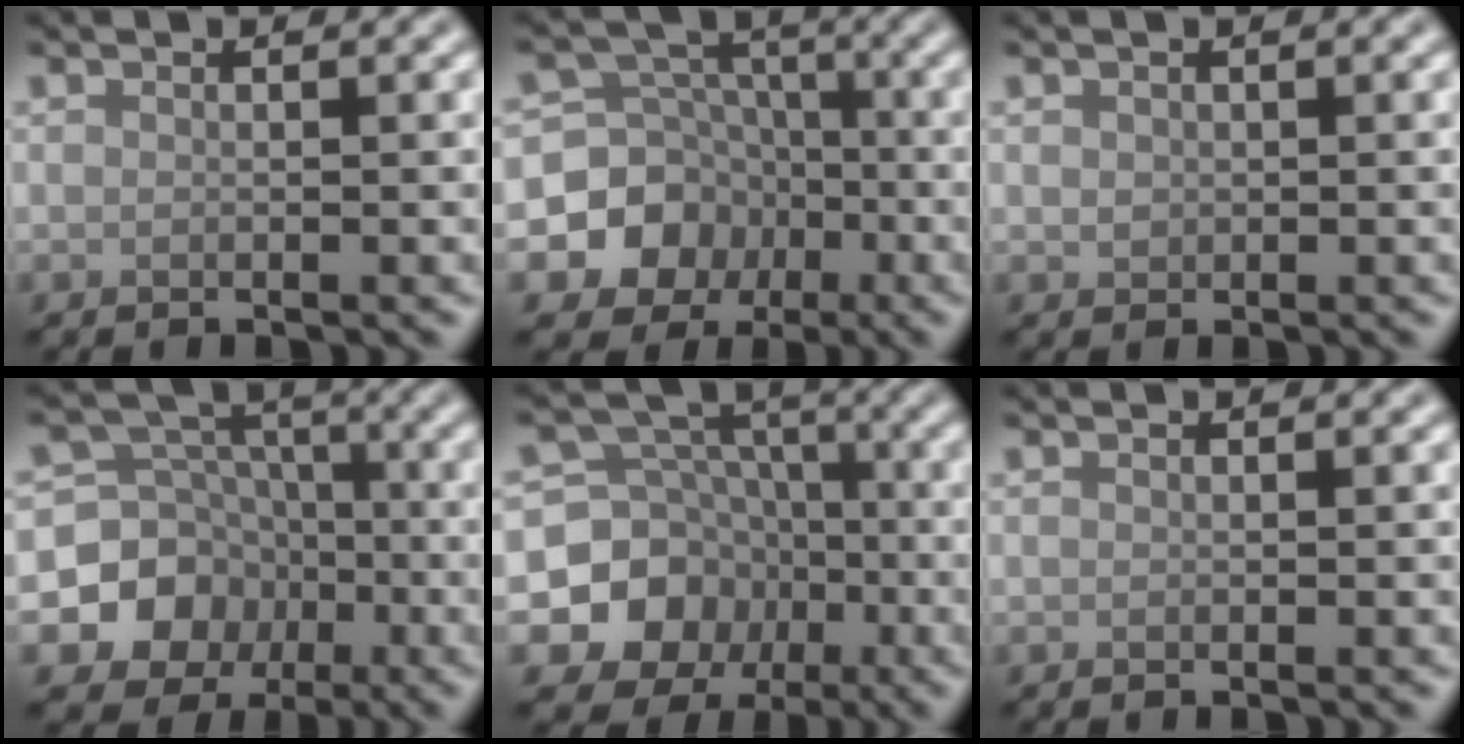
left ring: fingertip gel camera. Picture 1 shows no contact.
{"total": 7.1, "force": [-2.7, 6.4, 1.8], "torque": [-0.013, 0.012, -0.076]}
{"total": 0.8, "force": [0.2, 0.7, 0.3], "torque": [-0.004, -0.002, 0.005]}
{"total": 6.9, "force": [-2.5, 6.1, 1.9], "torque": [-0.015, 0.007, -0.066]}
{"total": 8.1, "force": [-2.7, 7.2, 2.5], "torque": [-0.039, 0.001, -0.067]}
{"total": 0.0}